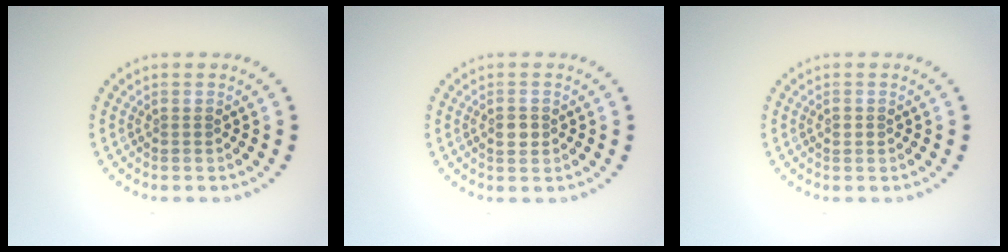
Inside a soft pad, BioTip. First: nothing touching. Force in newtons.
{"total": 1.5, "press": 1.5, "slide": 0.3}
{"total": 1.1, "press": 1.1, "slide": 0.2}